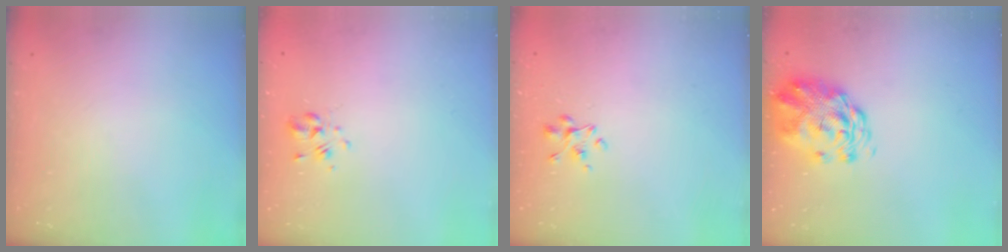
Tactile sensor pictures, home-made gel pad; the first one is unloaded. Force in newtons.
{"total": 2.0, "press": 1.9, "slide": 0.7}
{"total": 2.4, "press": 2.3, "slide": 0.7}
{"total": 2.8, "press": 2.5, "slide": 1.1}